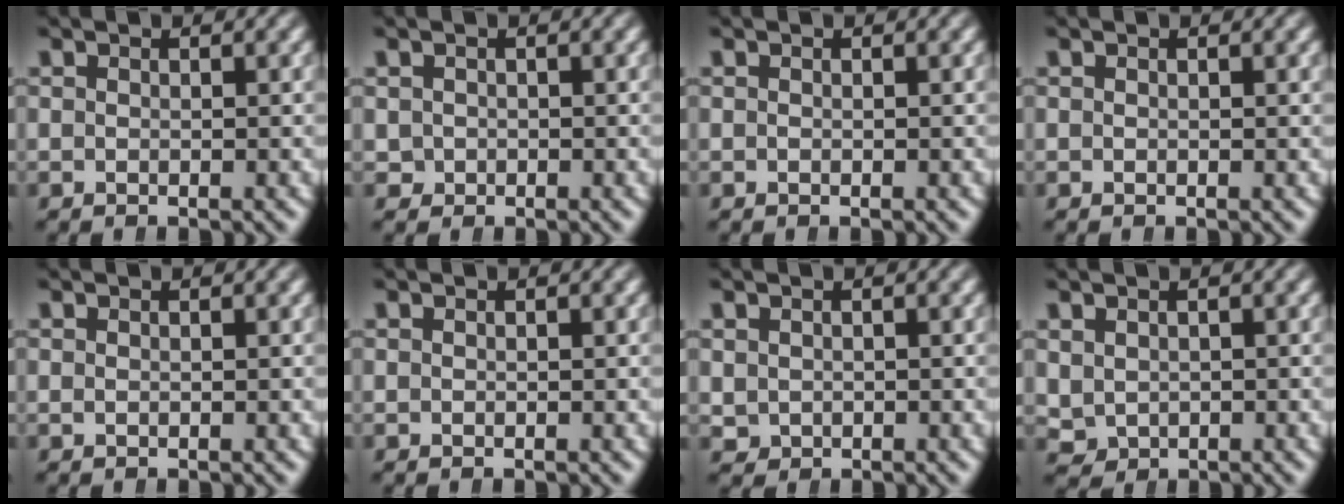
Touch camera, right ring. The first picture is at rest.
{"total": 1.4, "force": [0.0, 1.4, -0.2], "torque": [-0.009, -0.006, 0.002]}
{"total": 0.0}
{"total": 0.0}
{"total": 0.0}
{"total": 0.0}
{"total": 1.7, "force": [0.2, 1.6, 0.3], "torque": [-0.025, -0.016, 0.013]}
{"total": 2.5, "force": [0.2, 2.3, 0.8], "torque": [-0.039, -0.024, 0.020]}